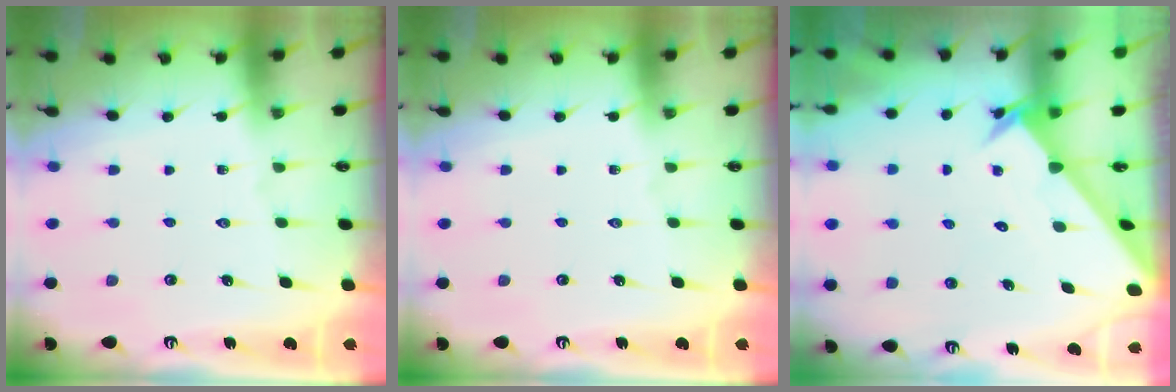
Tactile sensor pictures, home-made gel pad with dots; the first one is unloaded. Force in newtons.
{"total": 0.0}
{"total": 2.5, "press": 2.5, "slide": 0.2}